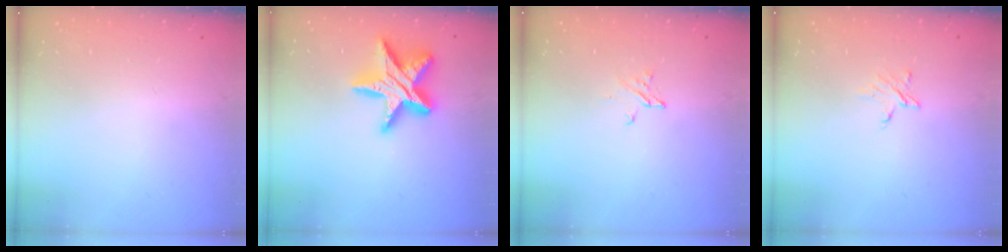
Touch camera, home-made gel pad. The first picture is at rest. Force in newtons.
{"total": 18.6, "press": 18.6, "slide": 1.3}
{"total": 2.2, "press": 2.2, "slide": 0.2}
{"total": 2.5, "press": 2.5, "slide": 0.2}